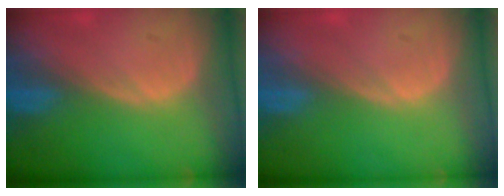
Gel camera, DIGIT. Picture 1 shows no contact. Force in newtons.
{"total": 0.0}